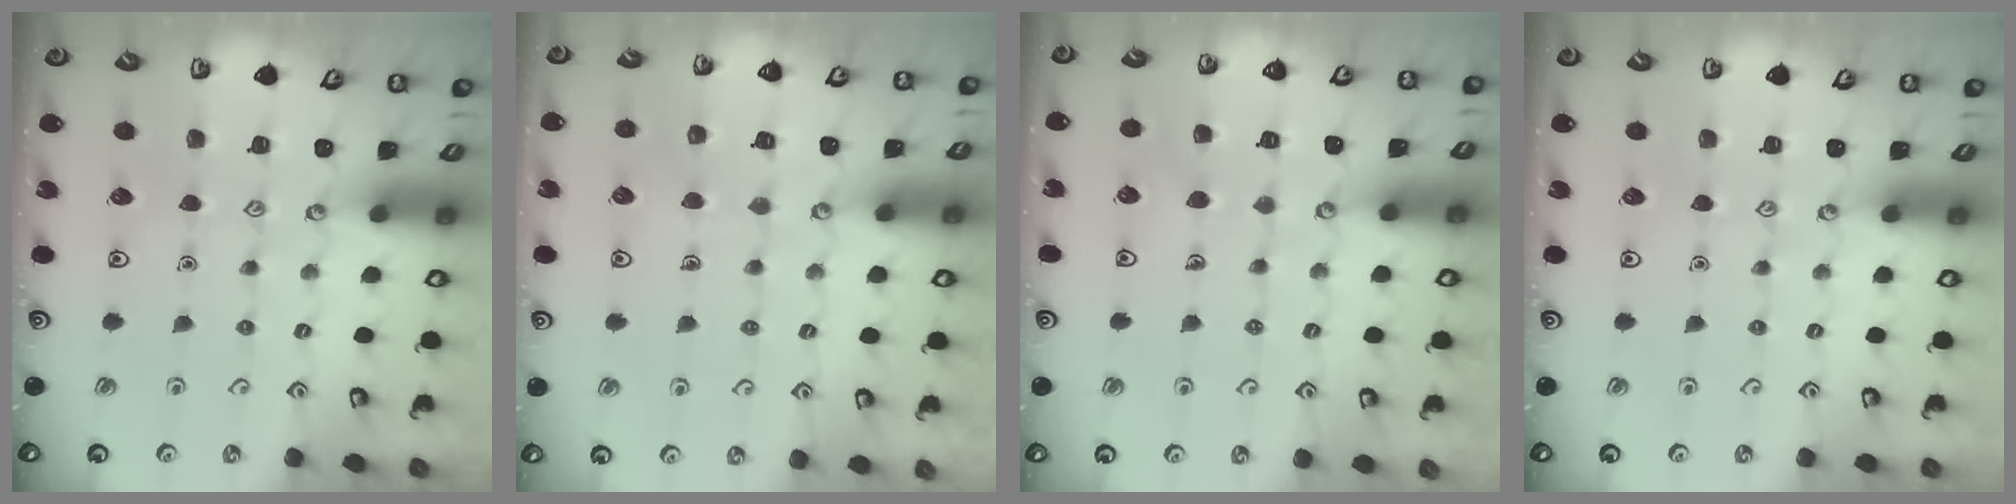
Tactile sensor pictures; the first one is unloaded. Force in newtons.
{"total": 5.2, "press": 5.2, "slide": 0.4}
{"total": 4.9, "press": 4.9, "slide": 0.3}
{"total": 0.0}